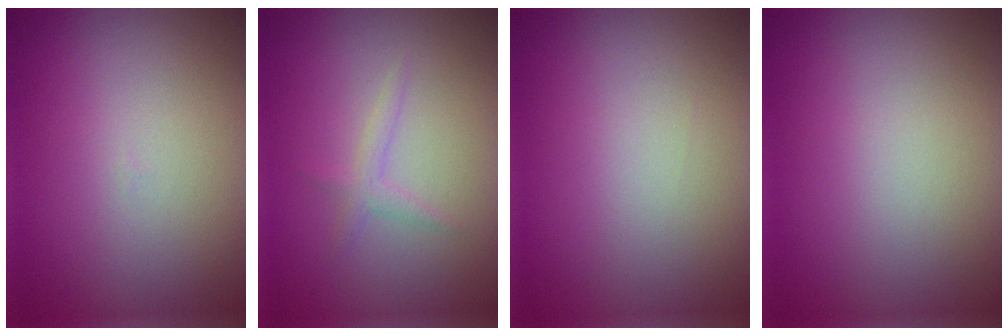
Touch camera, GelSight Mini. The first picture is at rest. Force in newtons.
{"total": 1.2, "press": 1.2, "slide": 0.1}
{"total": 0.0}
{"total": 0.0}